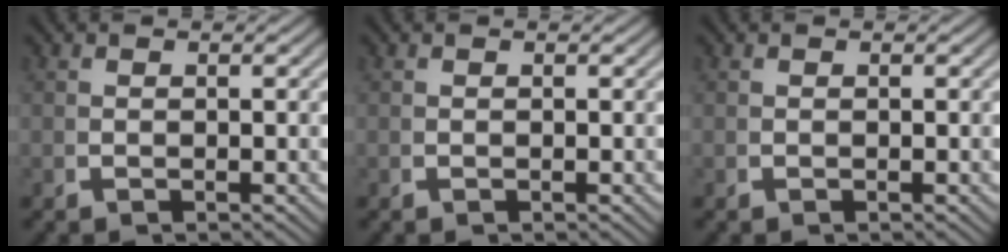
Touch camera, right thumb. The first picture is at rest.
{"total": 0.0}
{"total": 0.0}